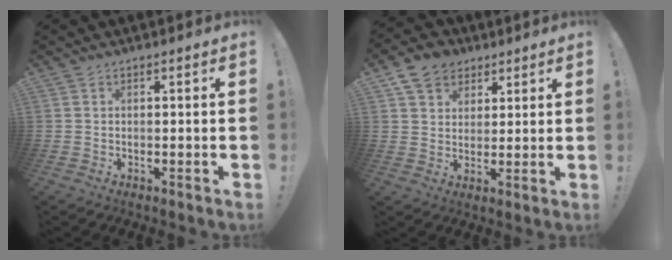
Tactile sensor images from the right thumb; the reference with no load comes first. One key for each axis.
{"total": 9.4, "fx": 5.3, "fy": 7.3, "fz": 2.7, "tx": -0.049, "ty": -0.022, "tz": 0.106}